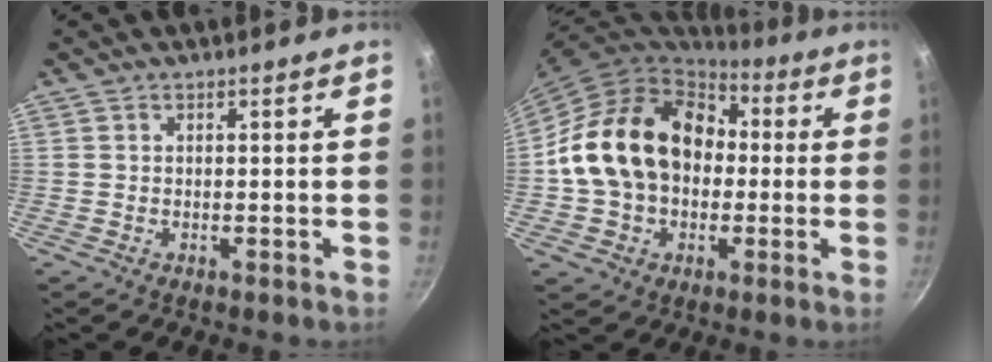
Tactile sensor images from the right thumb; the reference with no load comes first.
{"total": 20.4, "force": [0.9, 15.7, 13.1], "torque": [-0.207, 0.047, 0.013]}